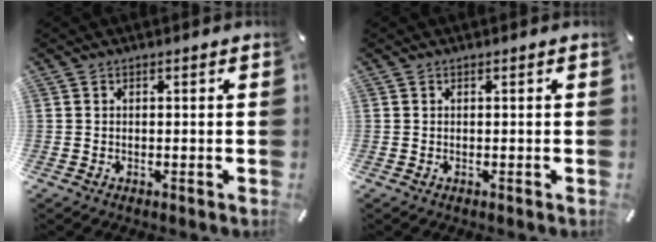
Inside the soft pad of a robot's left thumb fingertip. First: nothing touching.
{"total": 0.0}